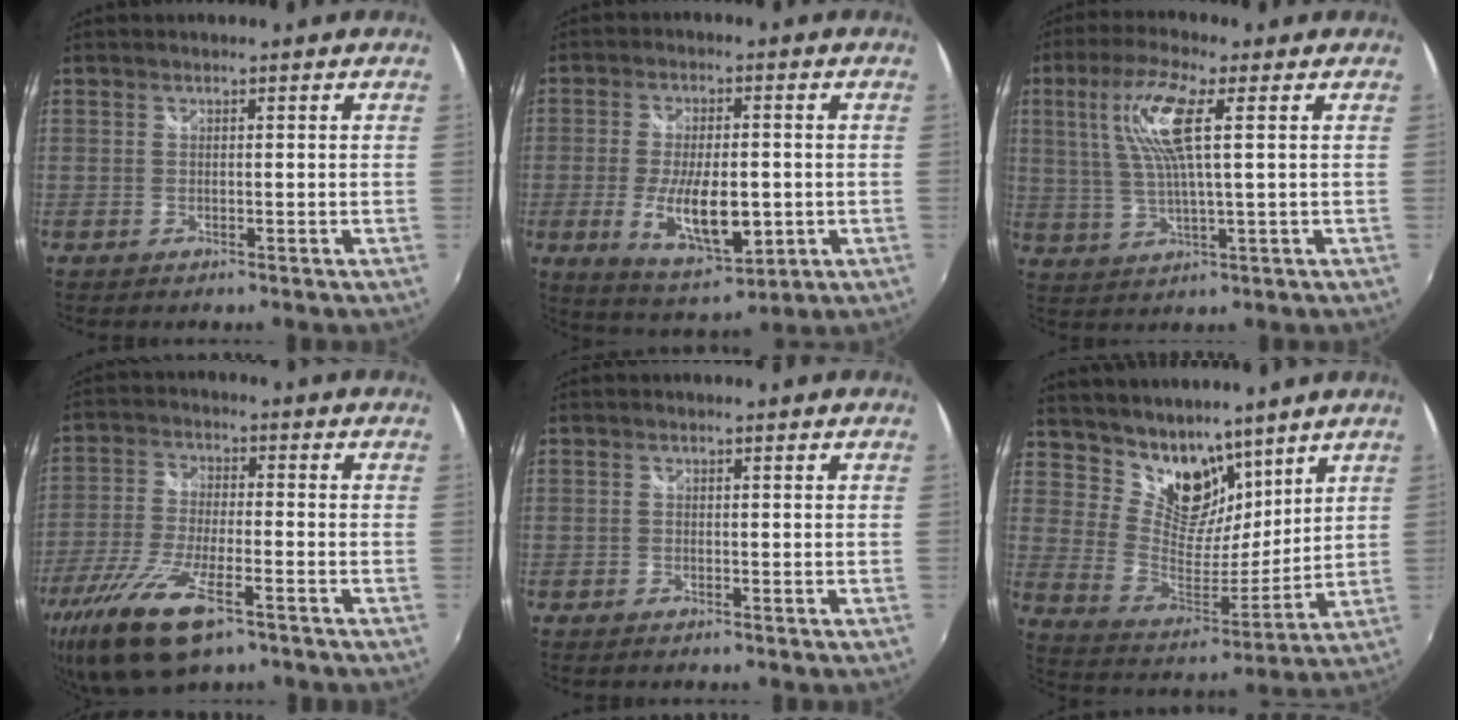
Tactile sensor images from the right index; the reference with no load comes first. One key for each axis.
{"total": 12.9, "fx": -2.6, "fy": 5.2, "fz": 11.5, "tx": -0.221, "ty": -0.022, "tz": -0.034}
{"total": 10.5, "fx": 3.1, "fy": 1.4, "fz": 9.9, "tx": -0.197, "ty": 0.009, "tz": 0.064}
{"total": 15.2, "fx": -9.0, "fy": 5.0, "fz": 11.2, "tx": -0.240, "ty": -0.042, "tz": -0.173}
{"total": 0.7, "fx": -0.6, "fy": 0.4, "fz": 0.1, "tx": -0.005, "ty": -0.003, "tz": -0.013}
{"total": 12.8, "fx": 9.6, "fy": 7.1, "fz": 4.8, "tx": -0.088, "ty": -0.002, "tz": 0.182}